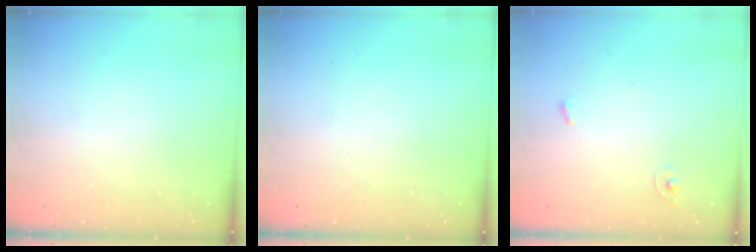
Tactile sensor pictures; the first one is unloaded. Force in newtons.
{"total": 0.0}
{"total": 2.8, "press": 2.8, "slide": 0.1}